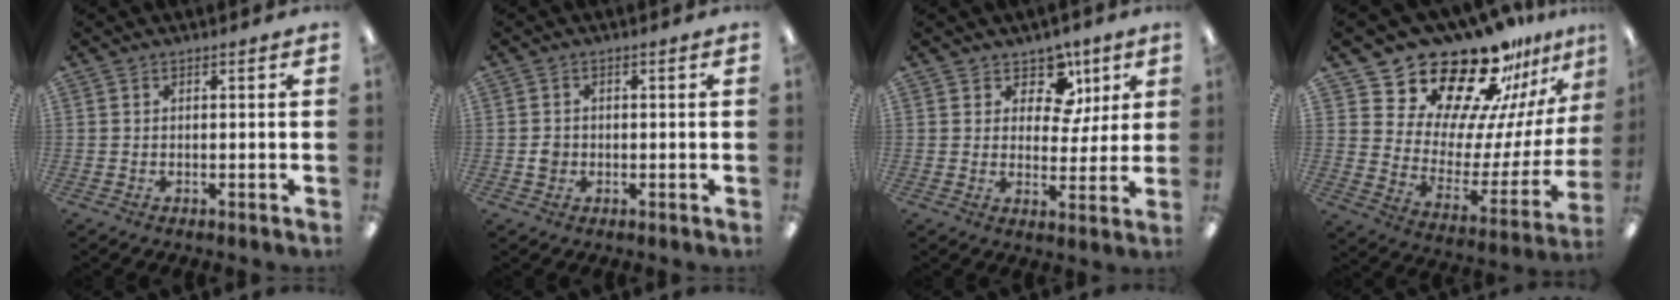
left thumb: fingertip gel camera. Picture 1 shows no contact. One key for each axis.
{"total": 2.4, "fx": -0.3, "fy": 2.2, "fz": 0.9, "tx": -0.008, "ty": 0.000, "tz": -0.010}
{"total": 10.4, "fx": 5.6, "fy": 7.2, "fz": 4.9, "tx": -0.075, "ty": -0.024, "tz": 0.104}
{"total": 25.4, "fx": 20.5, "fy": 10.9, "fz": 10.2, "tx": -0.151, "ty": -0.159, "tz": 0.365}